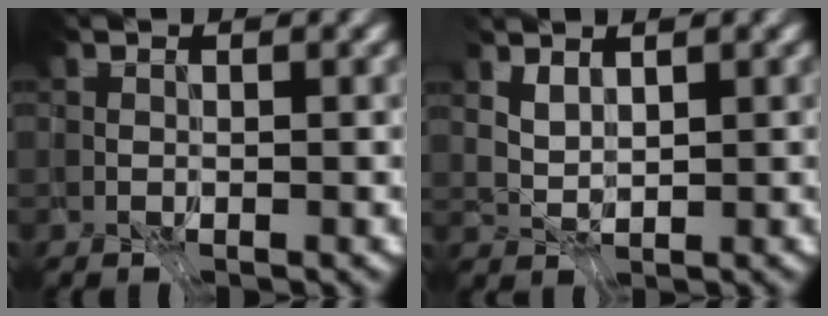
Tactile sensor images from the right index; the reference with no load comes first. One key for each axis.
{"total": 1.5, "fx": 0.4, "fy": -1.2, "fz": -0.7, "tx": 0.006, "ty": -0.011, "tz": 0.031}